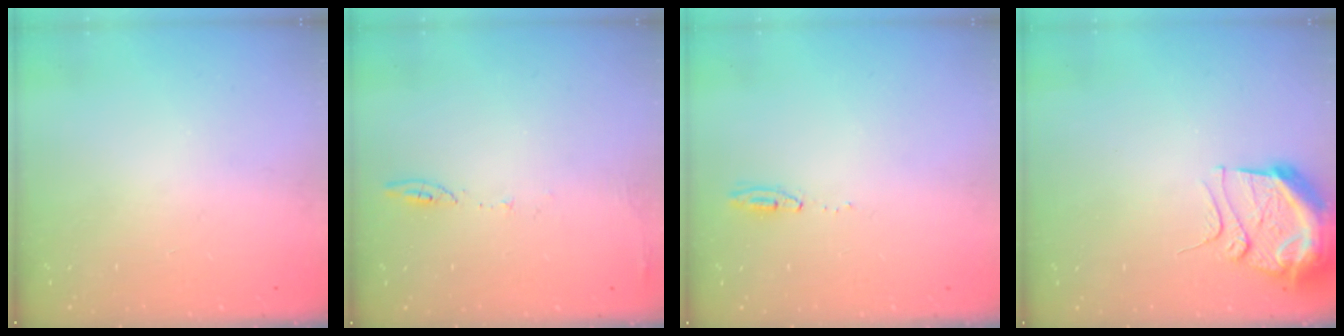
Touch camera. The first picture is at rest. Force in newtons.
{"total": 5.8, "press": 5.7, "slide": 0.9}
{"total": 11.2, "press": 5.8, "slide": 9.6}
{"total": 11.0, "press": 11.0, "slide": 0.9}